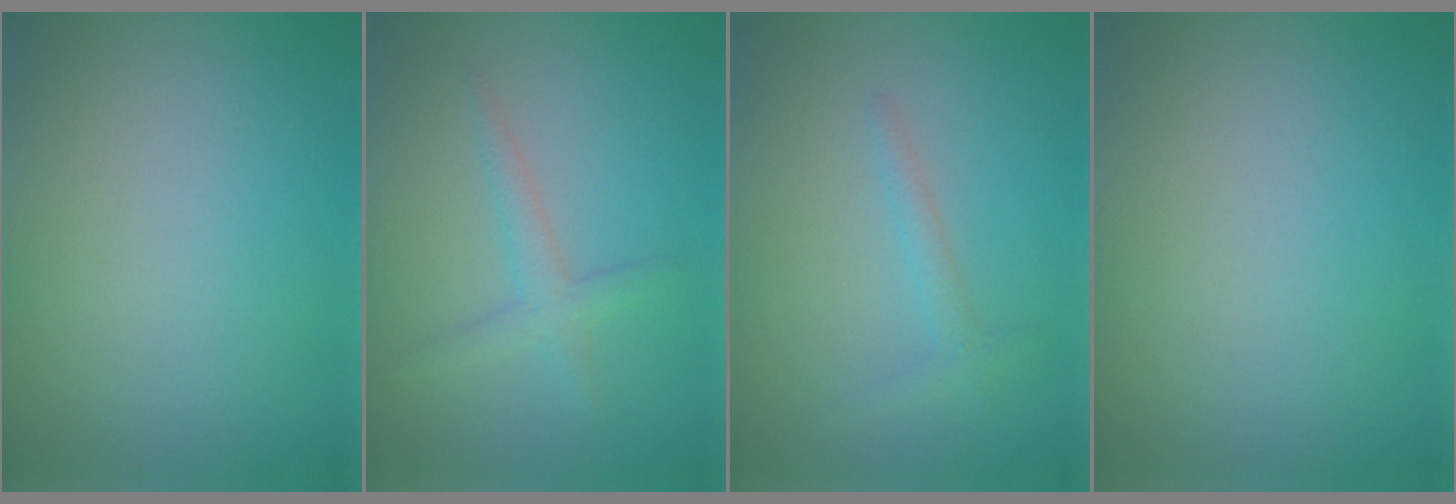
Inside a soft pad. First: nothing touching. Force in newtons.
{"total": 2.0, "press": 1.9, "slide": 0.2}
{"total": 1.4, "press": 1.4, "slide": 0.1}
{"total": 0.0}